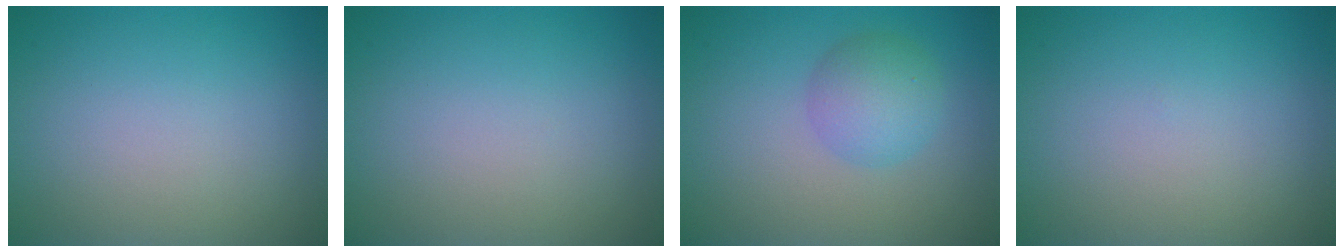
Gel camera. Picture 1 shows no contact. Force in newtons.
{"total": 0.0}
{"total": 3.4, "press": 3.4, "slide": 0.2}
{"total": 0.0}